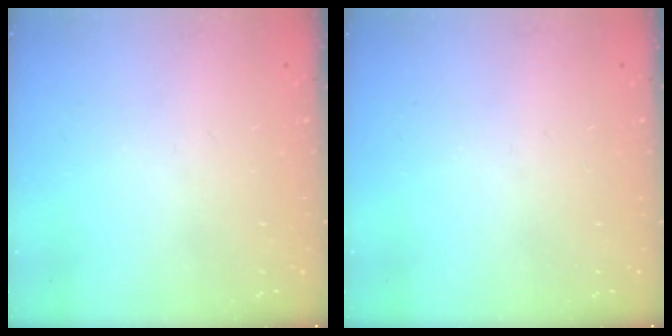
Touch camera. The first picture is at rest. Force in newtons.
{"total": 0.0}